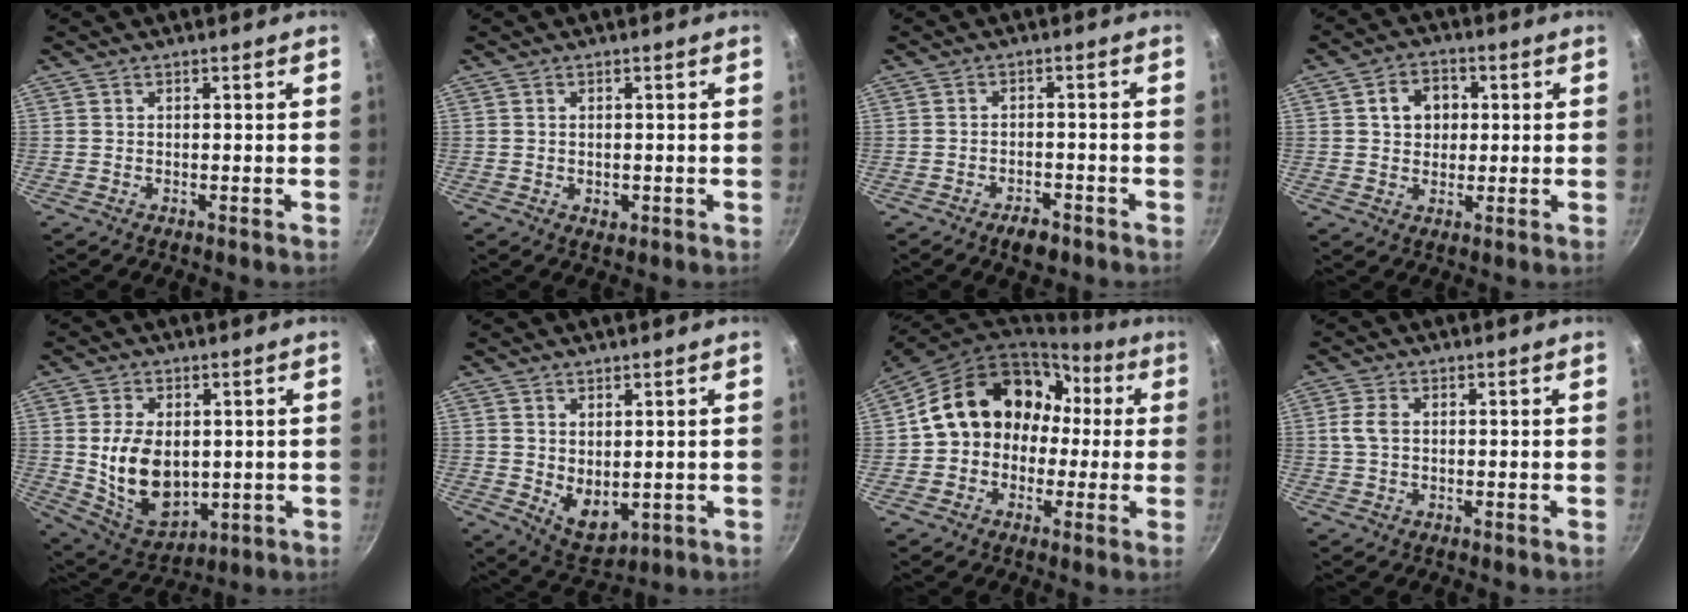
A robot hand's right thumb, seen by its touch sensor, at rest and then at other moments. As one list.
[{"total": 1.8, "force": [-0.3, 1.3, 1.2], "torque": [-0.015, -0.002, -0.004]}, {"total": 4.1, "force": [-2.8, 1.8, 2.3], "torque": [-0.029, 0.020, -0.041]}, {"total": 6.7, "force": [1.3, 5.4, 3.6], "torque": [-0.030, 0.008, 0.015]}, {"total": 13.6, "force": [0.7, 9.1, 10.1], "torque": [-0.154, -0.023, 0.035]}, {"total": 6.7, "force": [0.9, 4.2, 5.1], "torque": [-0.065, -0.022, 0.033]}, {"total": 17.7, "force": [1.1, 14.5, 9.9], "torque": [-0.123, 0.070, 0.014]}, {"total": 3.0, "force": [0.3, 1.9, 2.4], "torque": [-0.054, 0.006, 0.004]}]